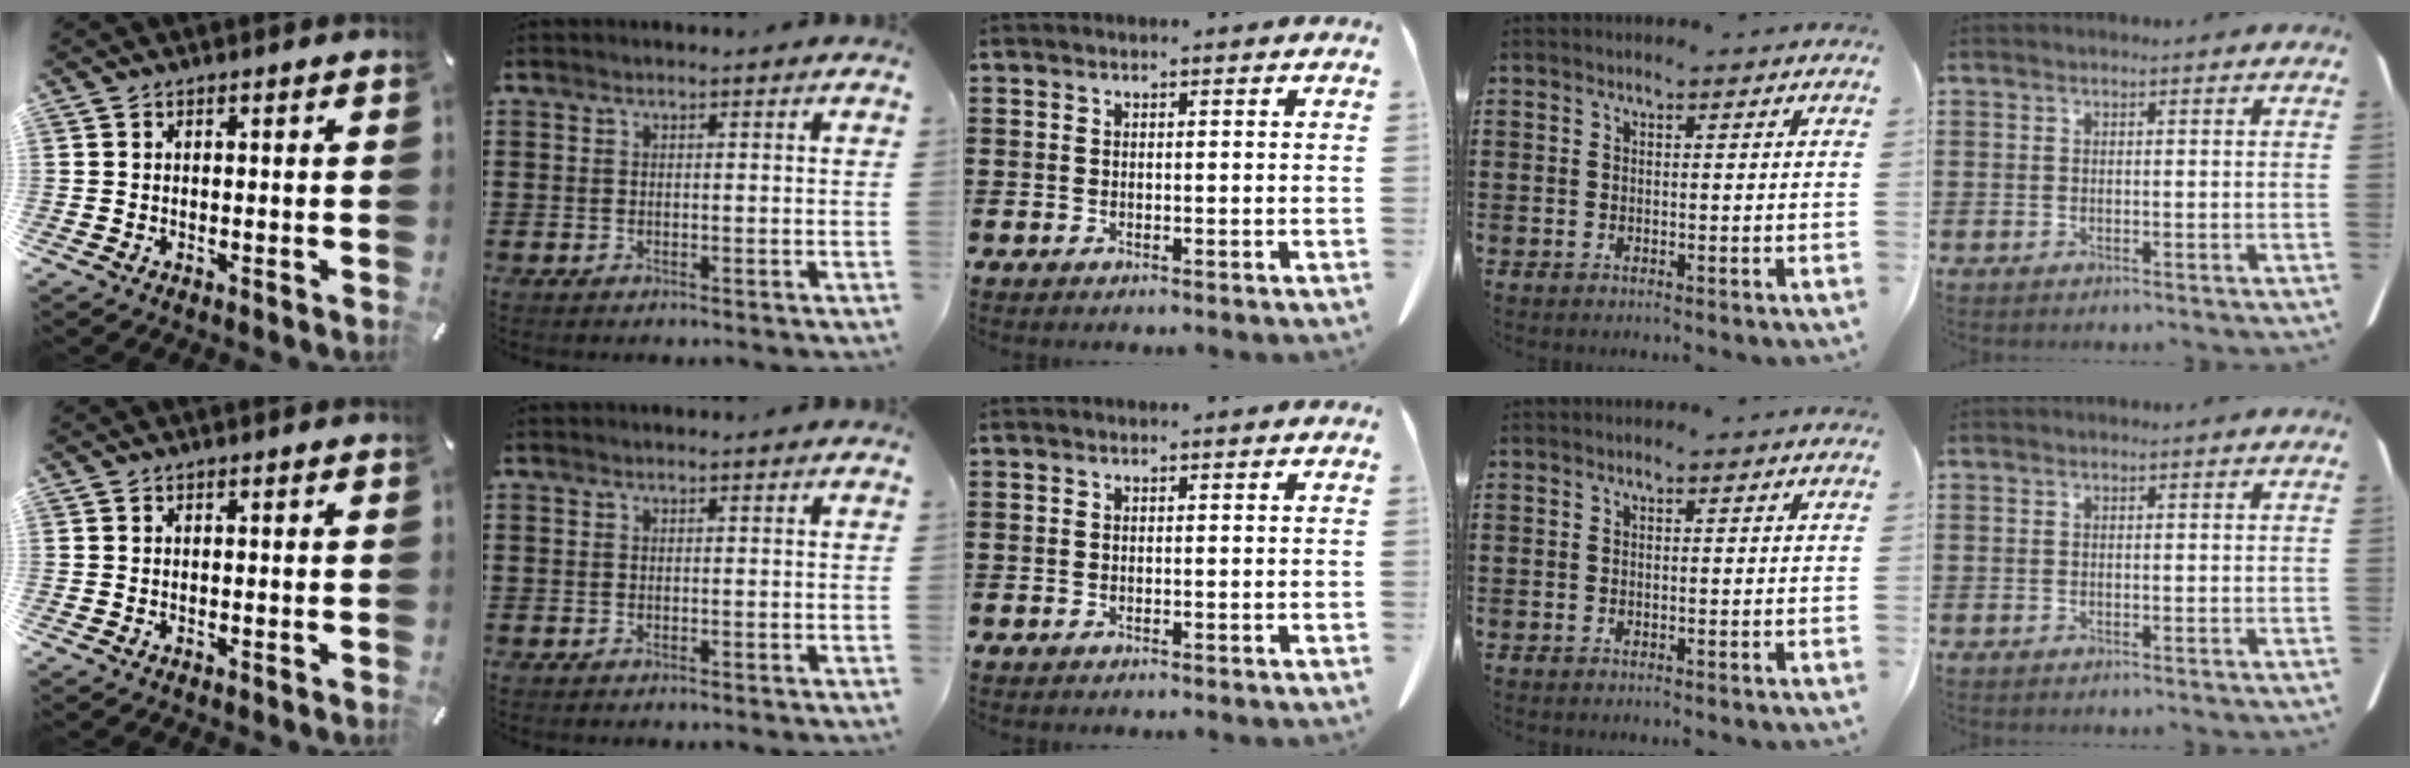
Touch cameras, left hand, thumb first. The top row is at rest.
{}